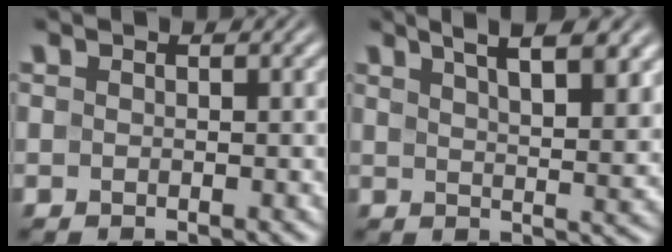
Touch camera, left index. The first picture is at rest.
{"total": 8.3, "force": [5.1, 2.6, 6.0], "torque": [-0.061, 0.023, 0.057]}